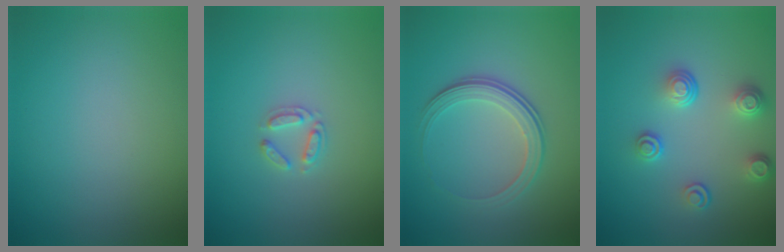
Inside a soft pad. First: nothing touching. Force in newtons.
{"total": 1.7, "press": 1.7, "slide": 0.2}
{"total": 3.7, "press": 2.8, "slide": 2.5}
{"total": 3.8, "press": 2.8, "slide": 2.5}